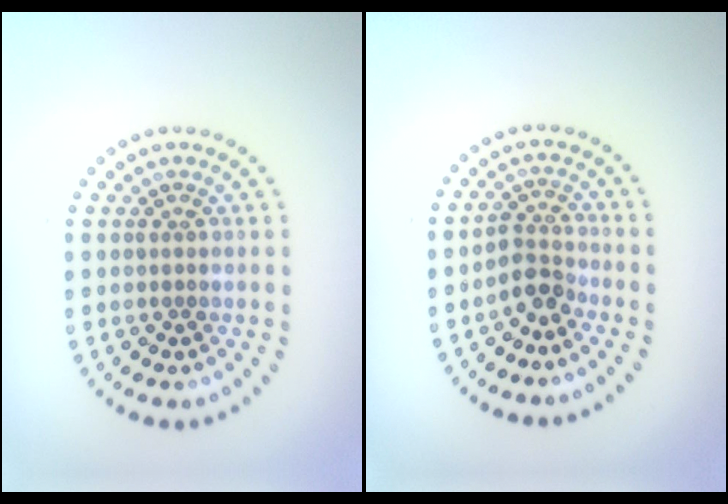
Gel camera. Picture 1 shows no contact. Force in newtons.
{"total": 2.4, "press": 1.8, "slide": 1.6}